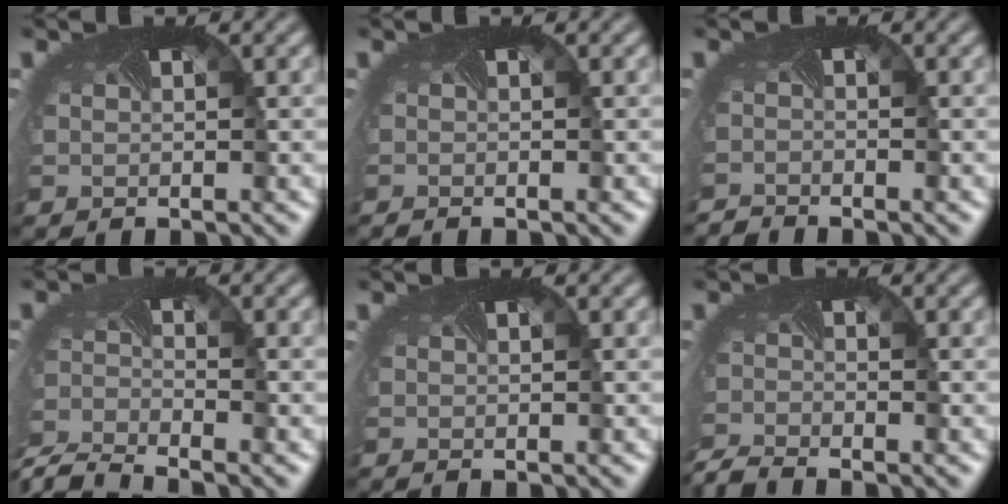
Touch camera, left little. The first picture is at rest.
{"total": 0.5, "force": [-0.4, -0.3, -0.1], "torque": [0.001, -0.003, -0.007]}
{"total": 1.8, "force": [-1.6, -0.5, -0.7], "torque": [0.002, -0.014, -0.034]}
{"total": 5.8, "force": [-5.5, 0.7, 1.5], "torque": [-0.039, -0.028, -0.111]}
{"total": 0.0}
{"total": 2.7, "force": [-2.6, -0.1, 0.2], "torque": [-0.013, -0.021, -0.058]}